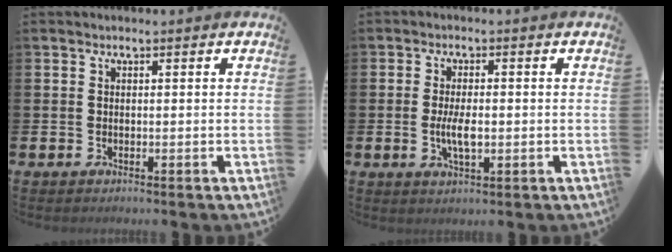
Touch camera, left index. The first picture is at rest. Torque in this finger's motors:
{"motor_torque": [0.81, 0.11, 0.11, 0.08]}